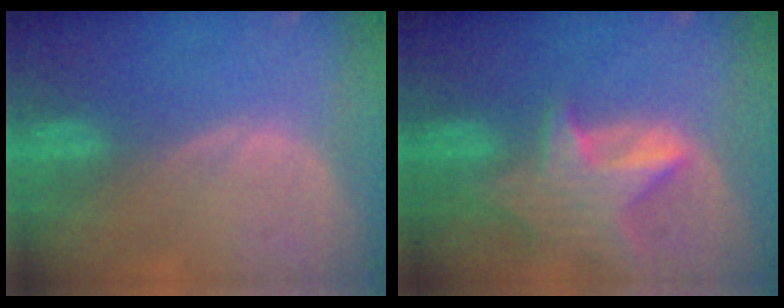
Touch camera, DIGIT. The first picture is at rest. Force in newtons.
{"total": 8.1, "press": 7.4, "slide": 3.3}